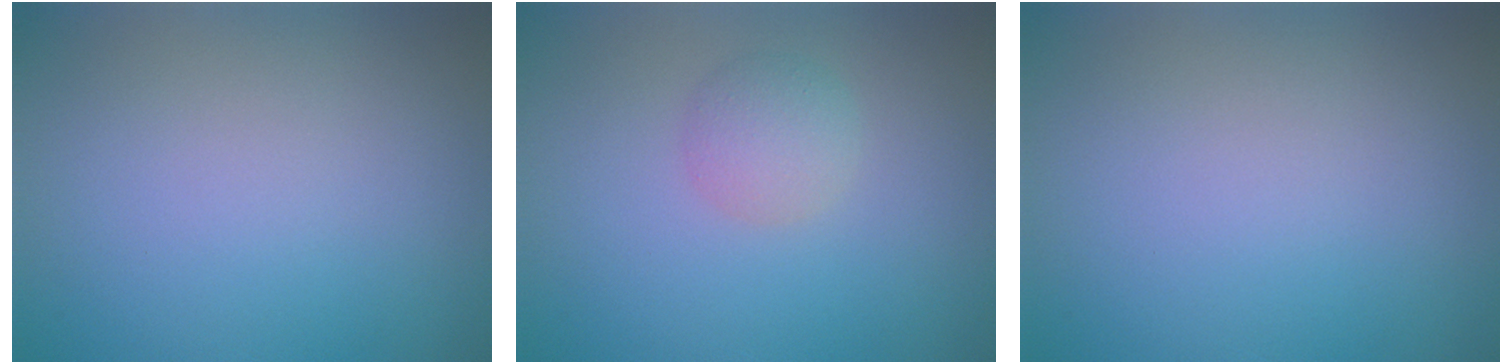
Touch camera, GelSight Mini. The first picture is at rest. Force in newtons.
{"total": 2.1, "press": 2.1, "slide": 0.0}
{"total": 0.0}